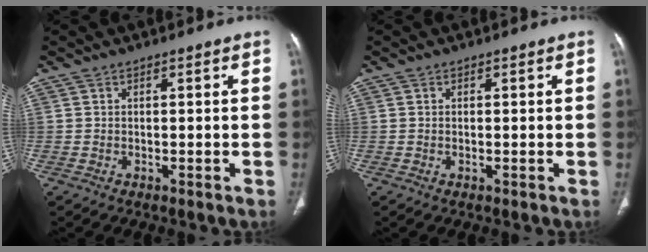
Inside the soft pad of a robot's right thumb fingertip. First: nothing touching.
{"total": 0.0}